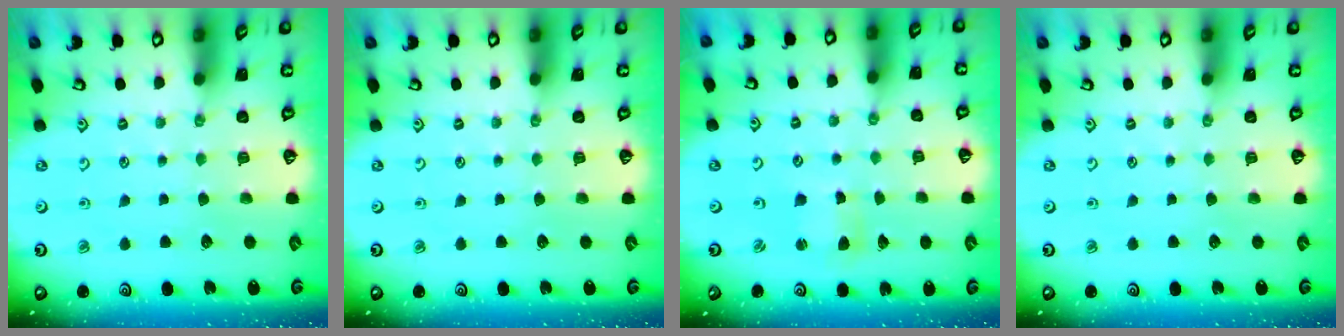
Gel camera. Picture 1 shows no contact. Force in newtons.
{"total": 0.0}
{"total": 3.6, "press": 3.6, "slide": 0.3}
{"total": 0.0}